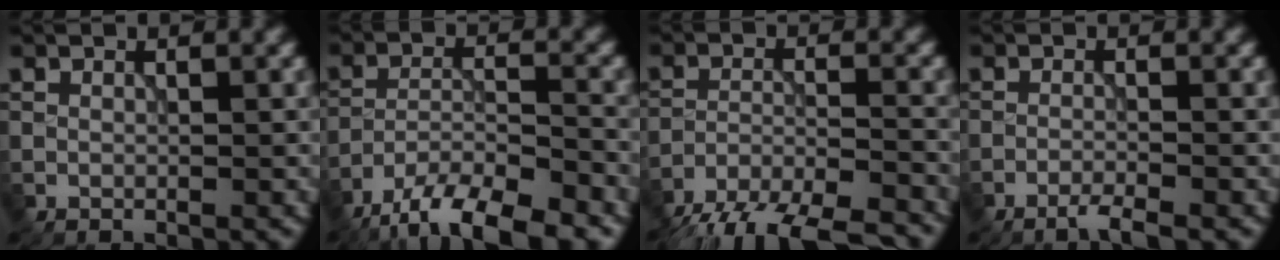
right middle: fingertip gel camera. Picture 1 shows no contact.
{"total": 9.6, "force": [-7.6, 2.5, 5.4], "torque": [-0.086, -0.007, -0.133]}
{"total": 11.7, "force": [-10.6, 3.3, 3.9], "torque": [-0.055, -0.015, -0.156]}
{"total": 1.8, "force": [-1.4, 0.1, 1.1], "torque": [-0.015, 0.000, -0.035]}